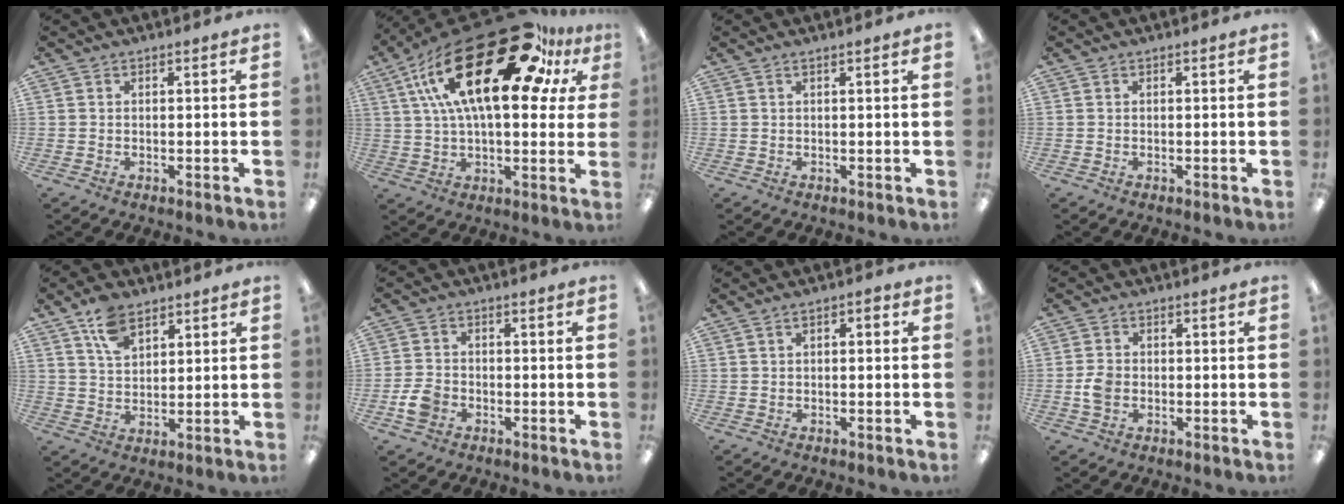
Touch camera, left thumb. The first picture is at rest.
{"total": 30.0, "force": [14.8, 12.1, 23.1], "torque": [-0.407, -0.078, 0.243]}
{"total": 0.8, "force": [0.5, -0.1, 0.7], "torque": [-0.013, -0.001, 0.008]}
{"total": 0.0}
{"total": 8.2, "force": [5.1, 4.9, 4.2], "torque": [-0.082, -0.005, 0.096]}
{"total": 5.4, "force": [-2.2, 4.2, 2.7], "torque": [-0.060, 0.009, -0.040]}
{"total": 1.6, "force": [0.0, 1.0, 1.3], "torque": [-0.023, 0.007, -0.002]}
{"total": 4.4, "force": [-0.8, 3.5, 2.6], "torque": [-0.043, 0.003, -0.017]}